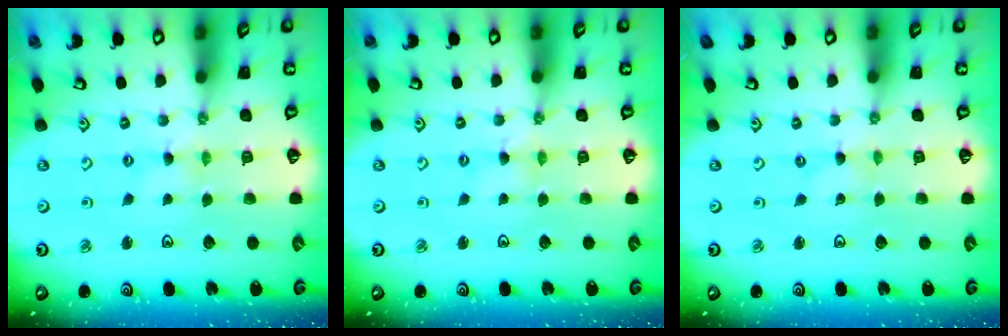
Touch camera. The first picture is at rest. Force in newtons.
{"total": 1.5, "press": 1.5, "slide": 0.2}
{"total": 0.0}